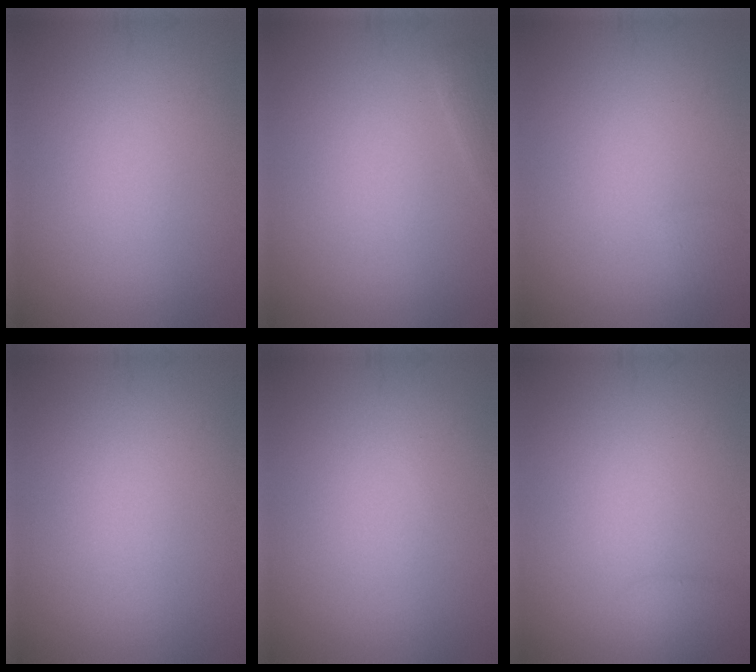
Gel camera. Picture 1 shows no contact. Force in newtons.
{"total": 0.8, "press": 0.8, "slide": 0.1}
{"total": 0.7, "press": 0.7, "slide": 0.1}
{"total": 0.0}
{"total": 0.0}
{"total": 1.3, "press": 1.3, "slide": 0.0}